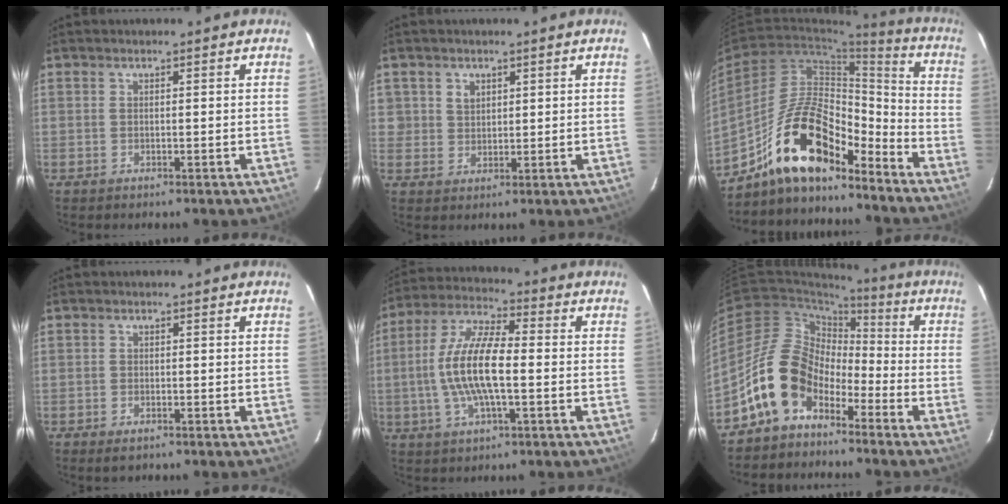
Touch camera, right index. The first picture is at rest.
{"total": 3.0, "force": [1.5, 2.6, 0.3], "torque": [0.007, 0.012, 0.029]}
{"total": 17.1, "force": [-13.0, 5.8, 9.4], "torque": [-0.177, 0.021, -0.228]}
{"total": 1.8, "force": [-1.3, 0.9, 0.9], "torque": [-0.021, -0.003, -0.024]}
{"total": 12.8, "force": [-1.6, 3.8, 12.2], "torque": [-0.247, 0.007, -0.035]}
{"total": 12.4, "force": [-7.1, 8.2, 6.0], "torque": [-0.115, 0.024, -0.131]}